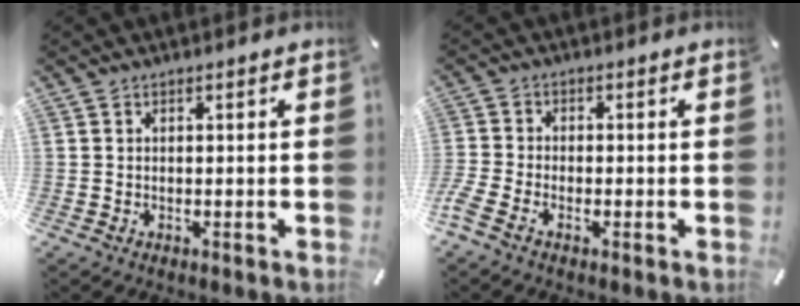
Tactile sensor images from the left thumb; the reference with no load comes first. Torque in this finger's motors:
{"motor_torque": [0.02, 0.26, 0.42, 0.65, 0.13]}